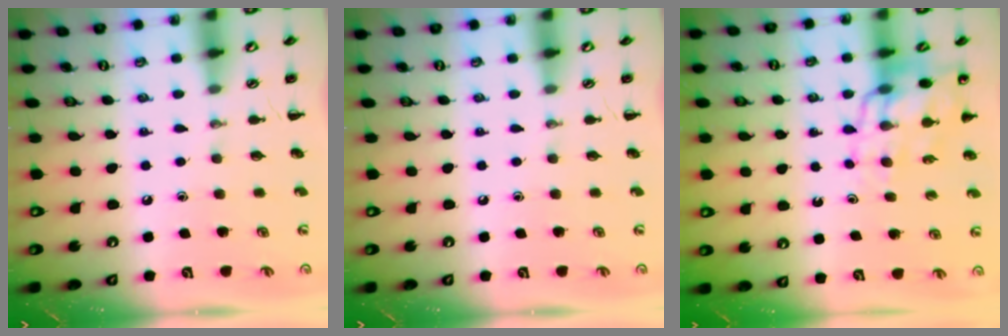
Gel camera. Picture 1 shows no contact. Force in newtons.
{"total": 0.0}
{"total": 15.0, "press": 14.5, "slide": 3.7}